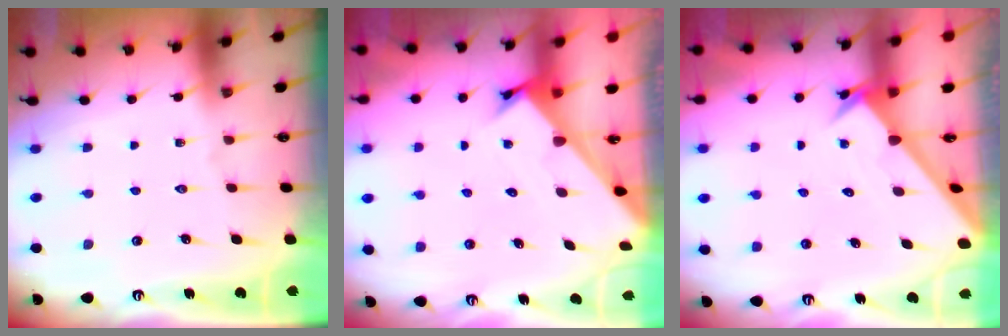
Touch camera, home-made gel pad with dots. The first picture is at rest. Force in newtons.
{"total": 2.4, "press": 2.4, "slide": 0.2}
{"total": 2.5, "press": 2.5, "slide": 0.2}